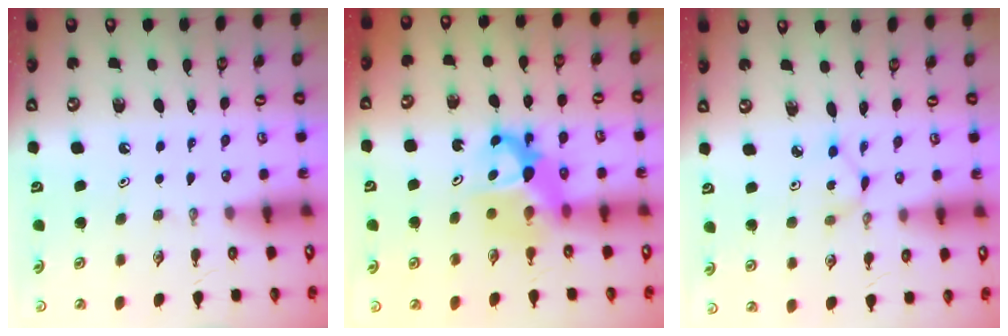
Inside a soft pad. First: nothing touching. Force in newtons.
{"total": 7.1, "press": 7.1, "slide": 0.5}
{"total": 2.3, "press": 2.3, "slide": 0.3}